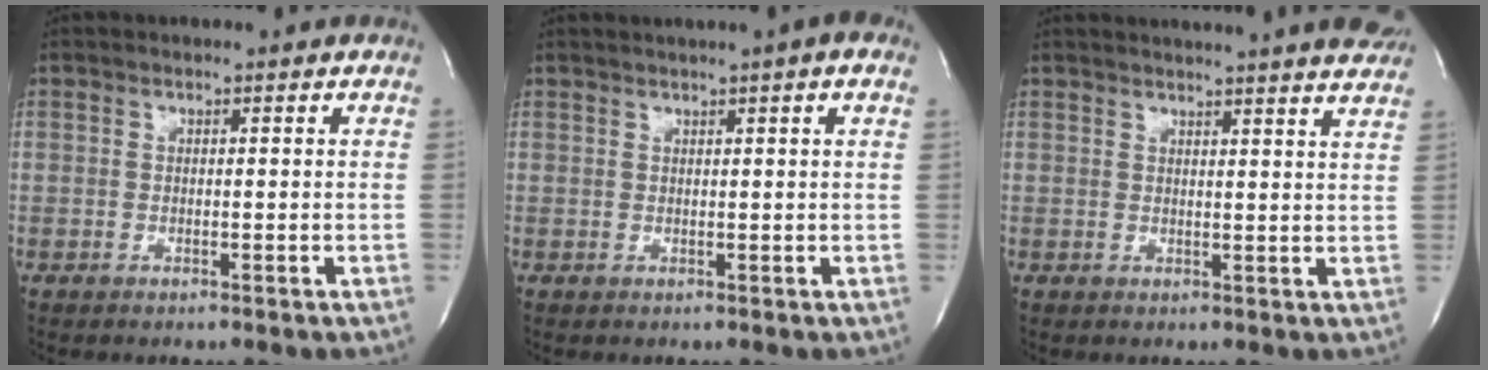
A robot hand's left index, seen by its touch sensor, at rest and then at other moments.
{"total": 4.3, "force": [2.7, -0.2, 3.4], "torque": [-0.054, 0.018, 0.037]}
{"total": 19.1, "force": [17.8, 0.6, 6.9], "torque": [-0.104, -0.023, 0.207]}